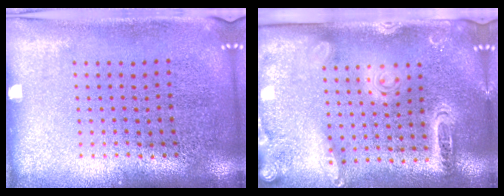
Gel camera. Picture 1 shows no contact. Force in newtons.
{"total": 2.3, "press": 2.0, "slide": 1.2}